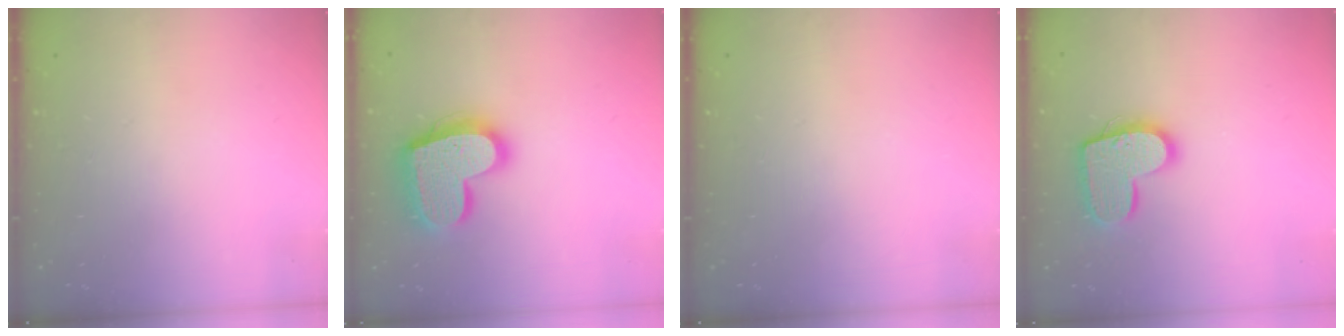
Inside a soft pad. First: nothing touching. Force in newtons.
{"total": 20.1, "press": 20.0, "slide": 1.7}
{"total": 0.0}
{"total": 14.3, "press": 14.3, "slide": 0.8}